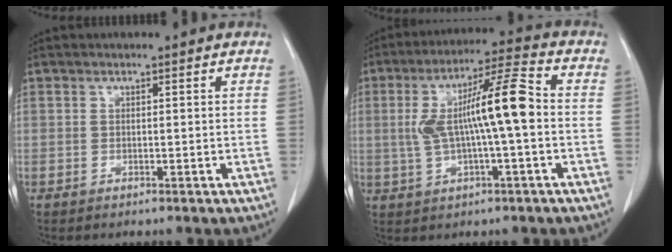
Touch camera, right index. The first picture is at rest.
{"total": 11.8, "force": [0.2, 1.1, 11.7], "torque": [-0.211, 0.026, 0.003]}